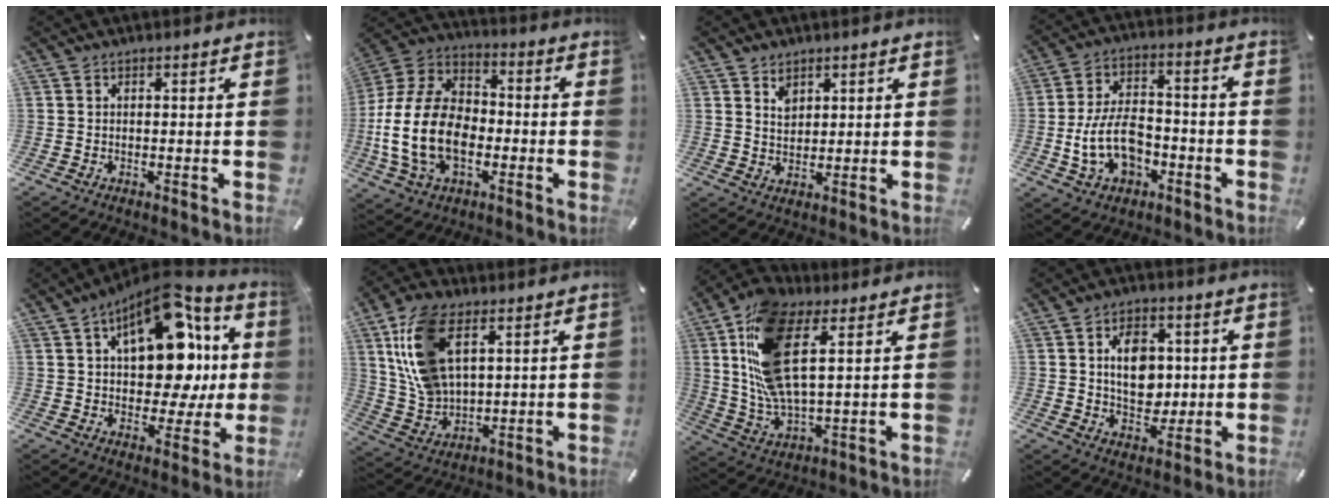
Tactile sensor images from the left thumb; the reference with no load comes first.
{"total": 18.1, "force": [-4.2, 12.7, 12.2], "torque": [-0.275, 0.028, -0.075]}
{"total": 3.7, "force": [2.1, 2.9, 0.8], "torque": [-0.007, -0.005, 0.038]}
{"total": 14.1, "force": [-3.6, 9.5, 9.8], "torque": [-0.185, 0.015, -0.063]}
{"total": 20.0, "force": [6.1, 11.8, 14.9], "torque": [-0.215, -0.031, 0.102]}
{"total": 15.2, "force": [6.1, 9.4, 10.3], "torque": [-0.248, -0.003, 0.112]}
{"total": 17.7, "force": [6.6, 7.8, 14.5], "torque": [-0.328, -0.013, 0.115]}
{"total": 9.8, "force": [1.5, 7.5, 6.2], "torque": [-0.084, 0.004, 0.024]}